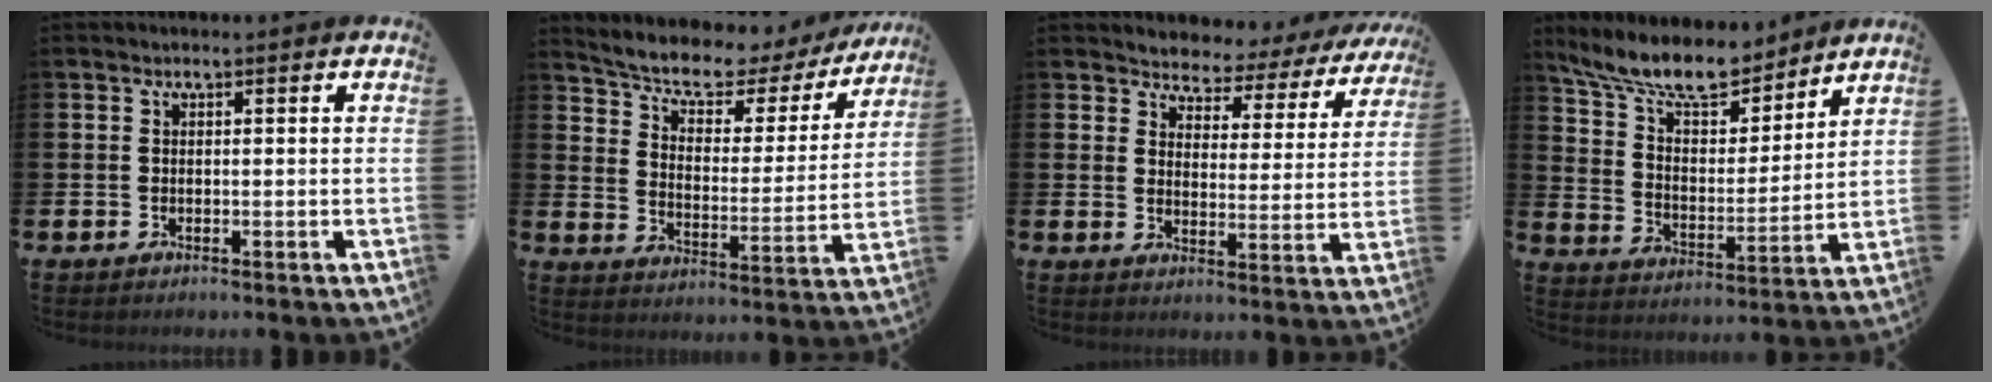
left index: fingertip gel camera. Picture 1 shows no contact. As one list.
[{"total": 7.0, "force": [5.9, 2.7, 2.5], "torque": [-0.077, -0.040, 0.096]}, {"total": 3.1, "force": [2.9, 1.2, -0.2], "torque": [-0.022, -0.032, 0.040]}, {"total": 10.6, "force": [9.6, 2.9, 3.7], "torque": [-0.110, -0.054, 0.172]}]